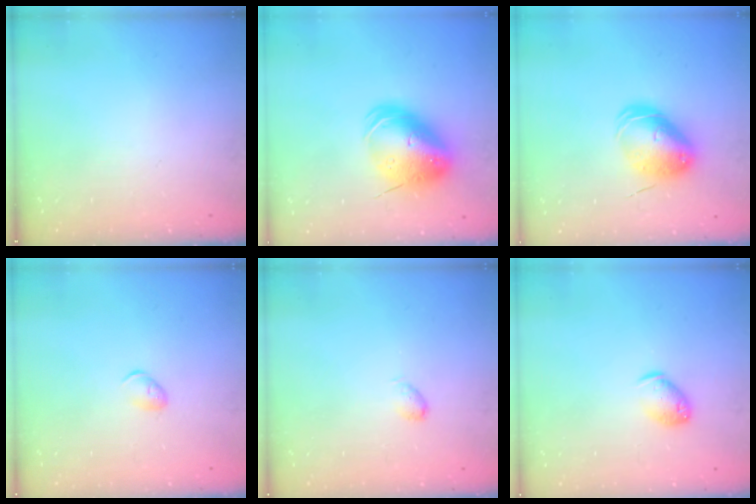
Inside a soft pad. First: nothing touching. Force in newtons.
{"total": 13.4, "press": 13.2, "slide": 2.3}
{"total": 9.1, "press": 9.0, "slide": 1.5}
{"total": 4.4, "press": 4.3, "slide": 1.0}
{"total": 4.2, "press": 4.2, "slide": 0.8}
{"total": 8.0, "press": 7.9, "slide": 1.4}